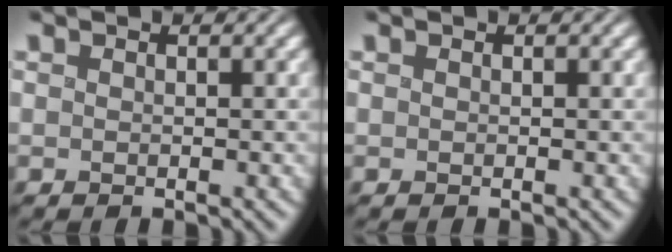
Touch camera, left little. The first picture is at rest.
{"total": 0.0}